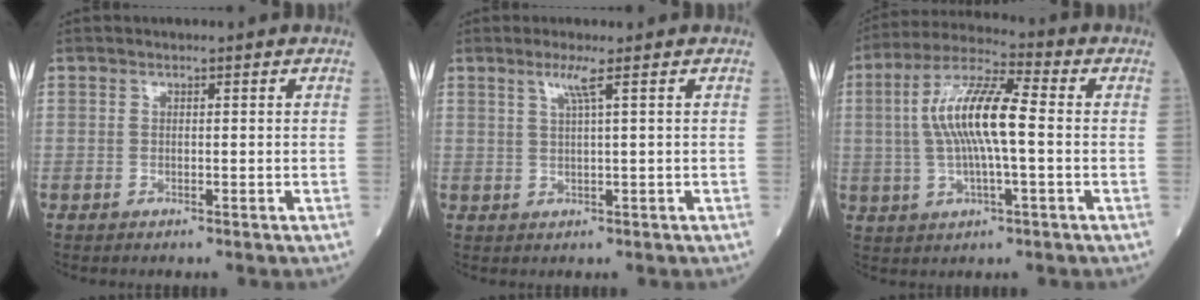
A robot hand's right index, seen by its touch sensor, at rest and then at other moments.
{"total": 2.5, "force": [1.2, -0.7, 2.1], "torque": [-0.046, -0.001, 0.026]}
{"total": 11.6, "force": [0.3, 2.1, 11.4], "torque": [-0.227, 0.017, 0.002]}